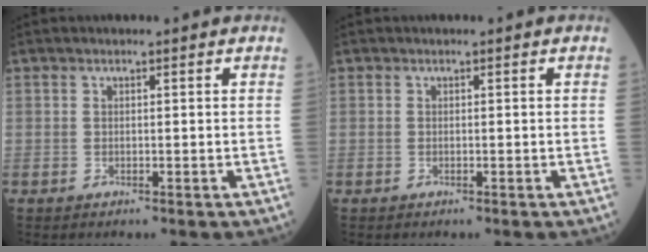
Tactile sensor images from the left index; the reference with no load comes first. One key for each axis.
{"total": 0.0}